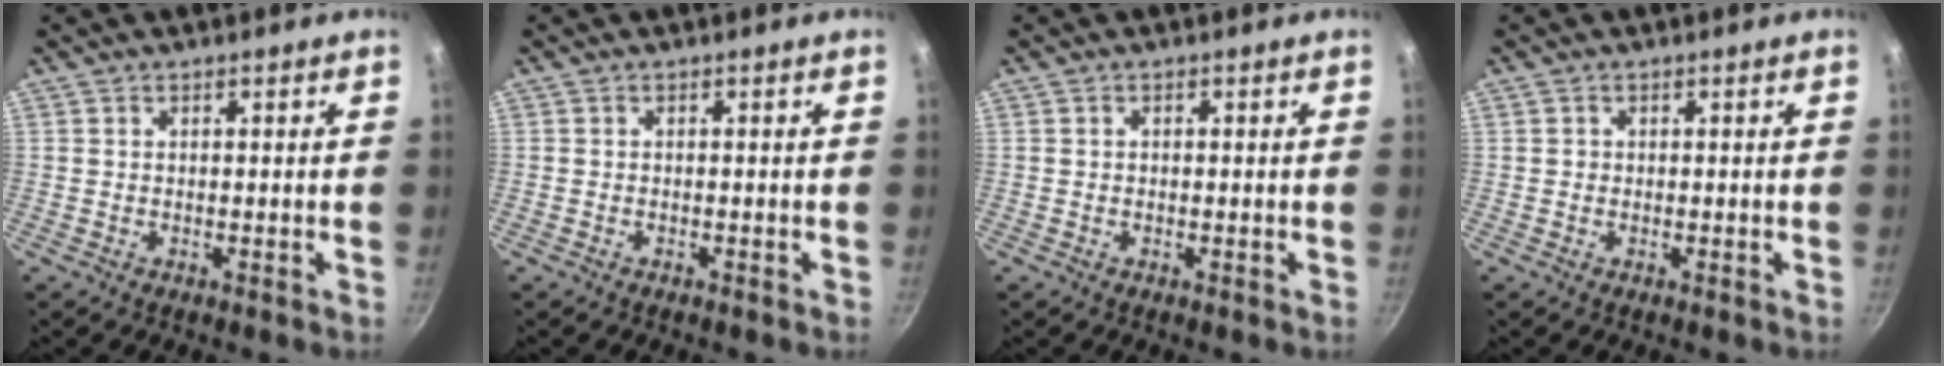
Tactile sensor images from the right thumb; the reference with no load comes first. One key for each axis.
{"total": 0.0}
{"total": 0.0}
{"total": 0.8, "fx": 0.2, "fy": 0.7, "fz": 0.2, "tx": 0.000, "ty": 0.004, "tz": 0.002}